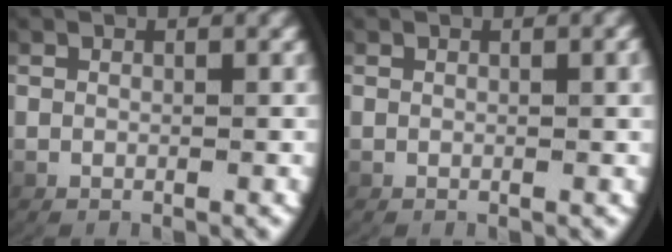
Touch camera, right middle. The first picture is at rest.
{"total": 0.7, "force": [0.2, -0.1, 0.6], "torque": [-0.005, 0.002, 0.003]}